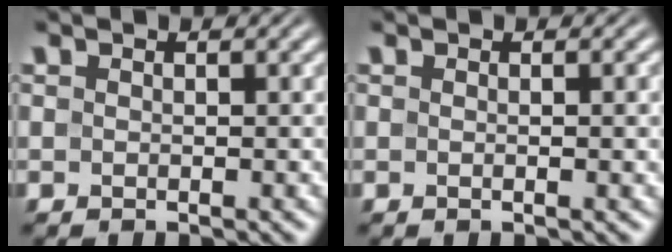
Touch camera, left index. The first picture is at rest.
{"total": 1.9, "force": [0.1, 0.5, 1.8], "torque": [-0.020, 0.002, -0.003]}